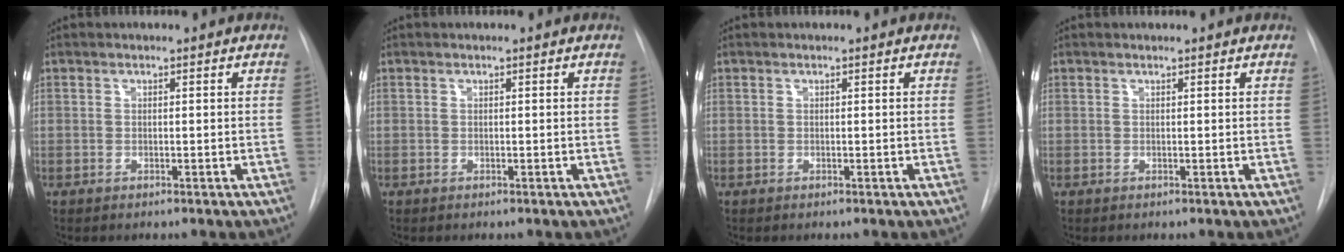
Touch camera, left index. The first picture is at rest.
{"total": 0.0}
{"total": 0.0}
{"total": 0.9, "force": [0.9, 0.0, 0.1], "torque": [-0.006, 0.009, 0.012]}